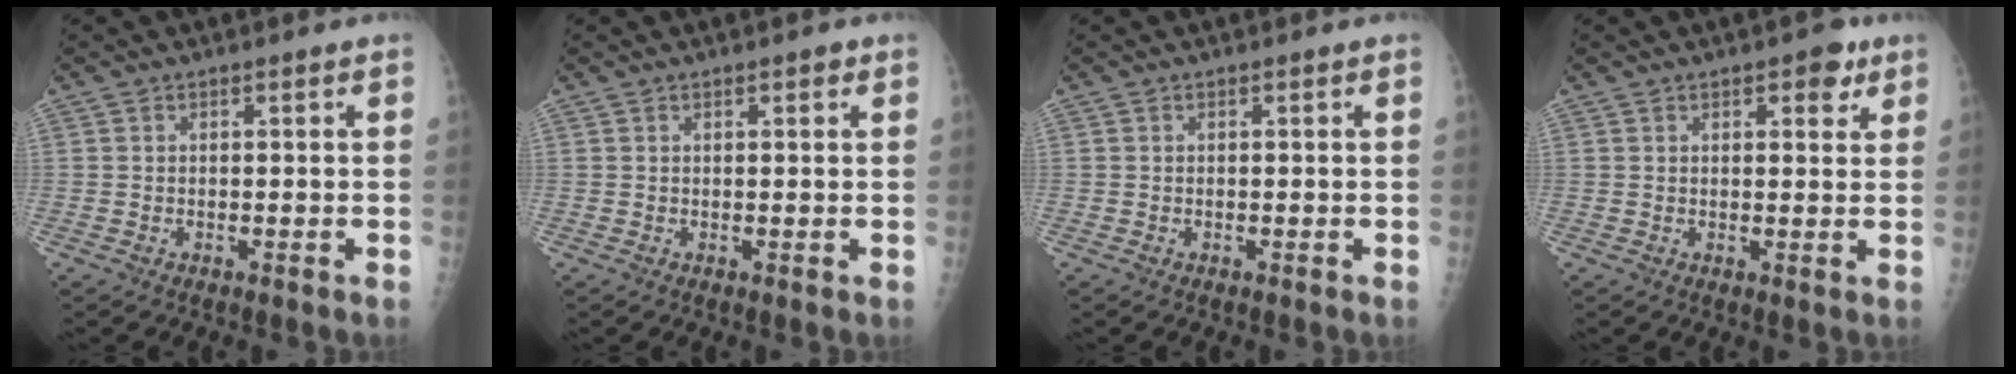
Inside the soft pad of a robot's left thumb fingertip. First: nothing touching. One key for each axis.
{"total": 1.2, "fx": 0.8, "fy": 0.4, "fz": 0.8, "tx": -0.009, "ty": -0.002, "tz": 0.010}
{"total": 0.0}
{"total": 4.7, "fx": 2.7, "fy": 2.2, "fz": 3.2, "tx": -0.020, "ty": -0.009, "tz": 0.030}